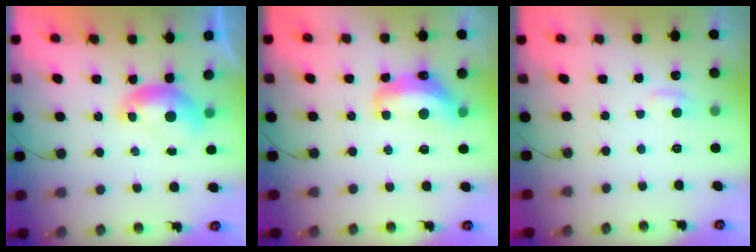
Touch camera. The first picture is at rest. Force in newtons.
{"total": 6.1, "press": 6.0, "slide": 1.1}
{"total": 0.9, "press": 0.7, "slide": 0.6}